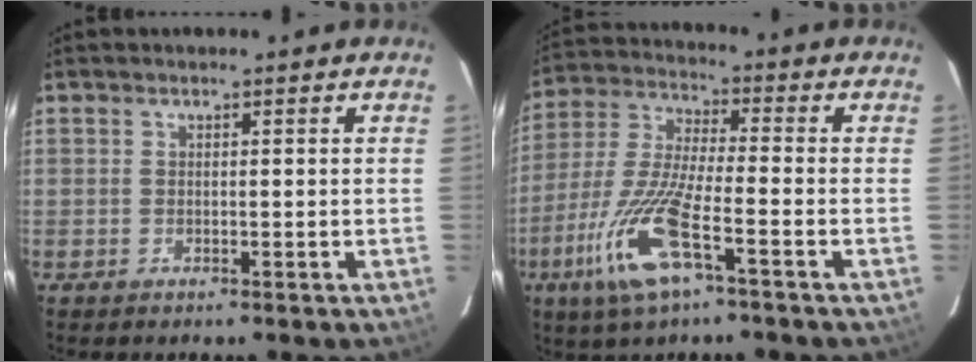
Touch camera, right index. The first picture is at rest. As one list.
[{"total": 14.6, "force": [-6.9, 3.1, 12.5], "torque": [-0.281, -0.015, -0.139]}]